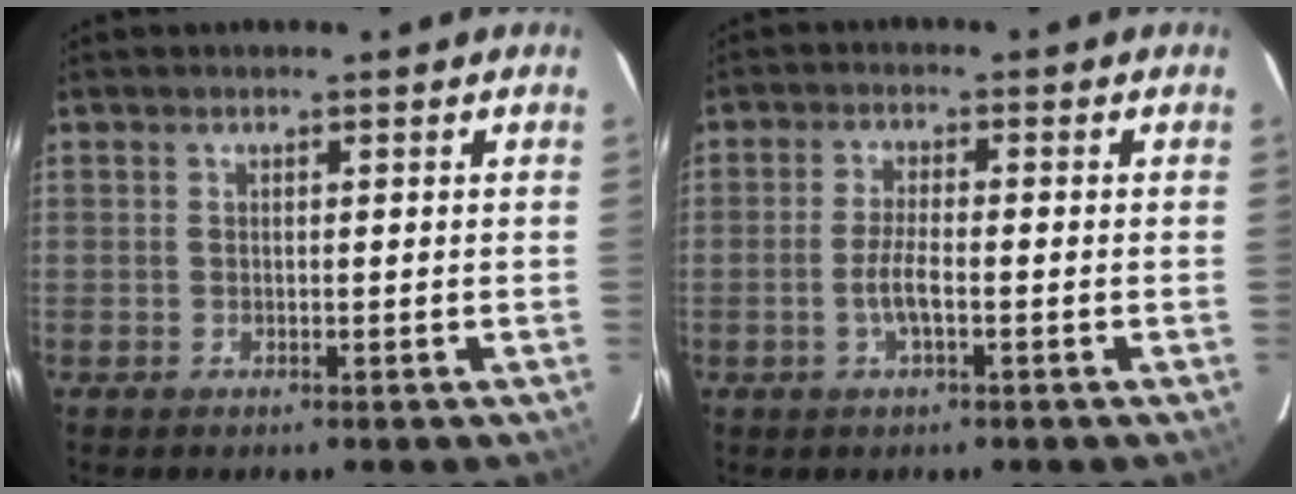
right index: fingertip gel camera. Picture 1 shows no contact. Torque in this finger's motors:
{"motor_torque": [0.44, -0.35, 0.23, 0.06]}